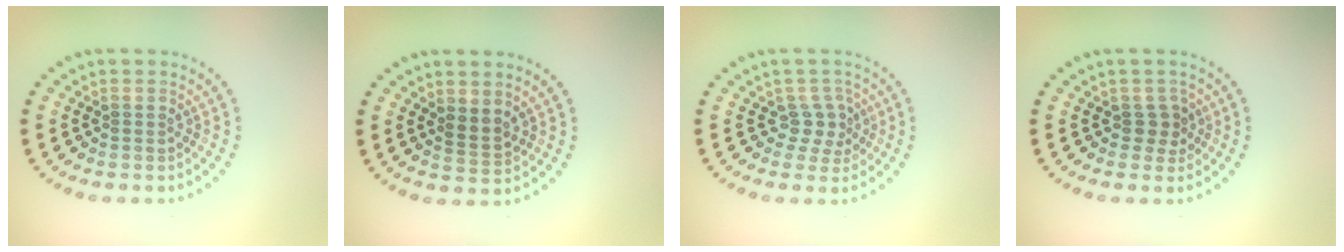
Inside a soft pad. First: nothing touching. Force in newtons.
{"total": 1.6, "press": 1.3, "slide": 0.9}
{"total": 2.3, "press": 1.6, "slide": 1.6}
{"total": 1.6, "press": 1.3, "slide": 0.9}